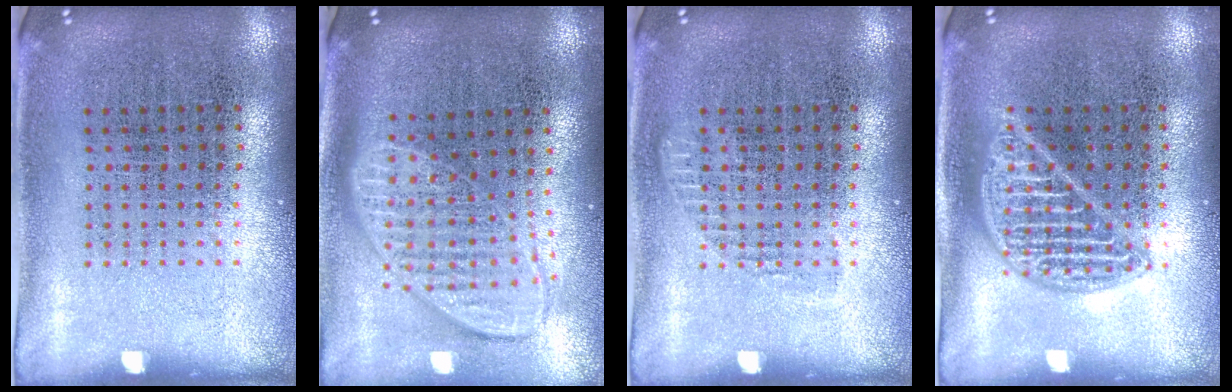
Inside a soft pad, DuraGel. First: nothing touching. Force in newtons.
{"total": 1.9, "press": 1.5, "slide": 1.2}
{"total": 0.7, "press": 0.7, "slide": 0.3}
{"total": 2.1, "press": 2.1, "slide": 0.3}